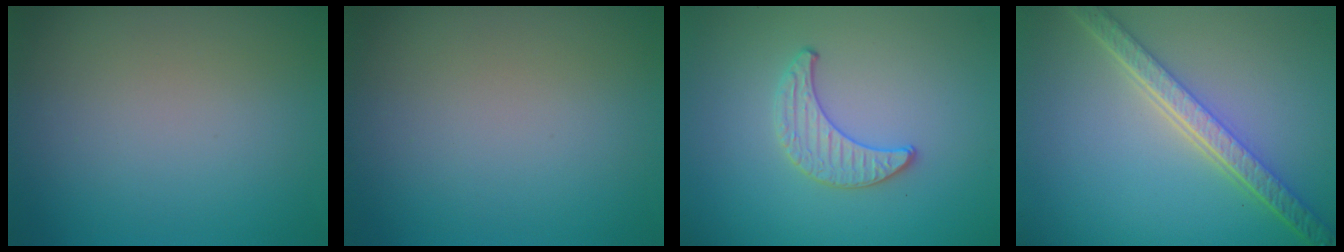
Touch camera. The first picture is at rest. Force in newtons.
{"total": 0.0}
{"total": 1.5, "press": 1.5, "slide": 0.1}
{"total": 5.6, "press": 4.3, "slide": 3.7}